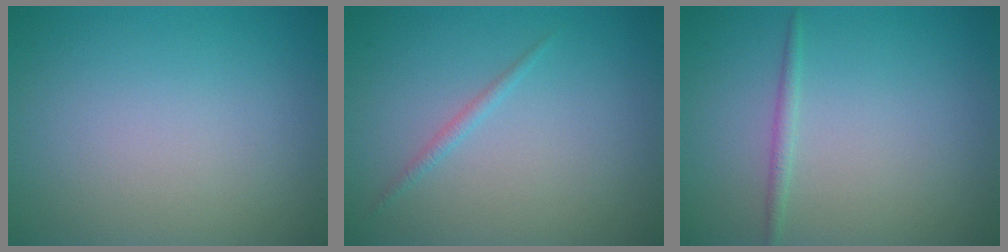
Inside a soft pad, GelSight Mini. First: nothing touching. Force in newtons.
{"total": 0.8, "press": 0.8, "slide": 0.1}
{"total": 1.0, "press": 1.0, "slide": 0.0}